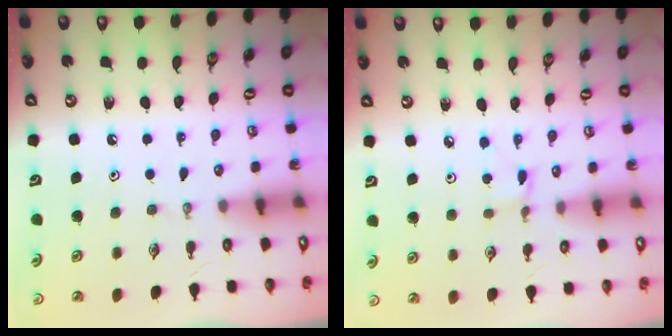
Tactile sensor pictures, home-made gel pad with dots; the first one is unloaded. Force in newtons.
{"total": 1.7, "press": 1.7, "slide": 0.1}